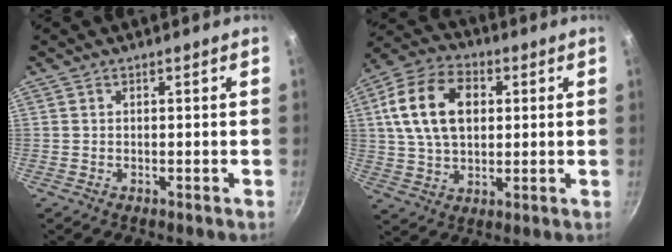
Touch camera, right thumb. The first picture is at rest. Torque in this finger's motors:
{"motor_torque": [-0.58, 1.20, 0.80, -0.43, 0.20]}